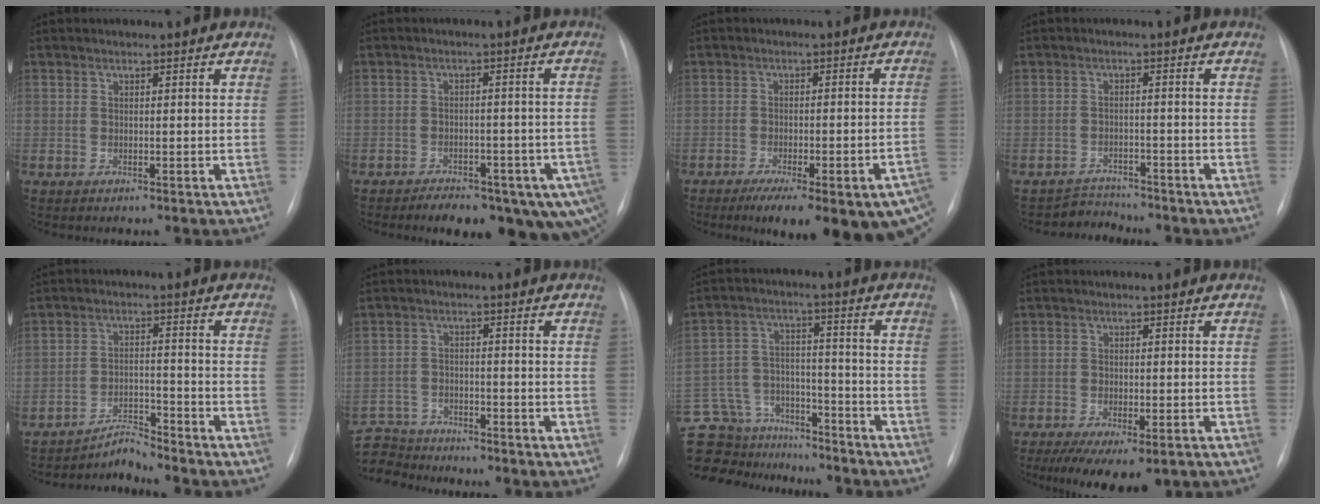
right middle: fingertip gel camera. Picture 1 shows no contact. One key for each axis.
{"total": 15.6, "fx": -10.3, "fy": 6.5, "fz": 9.9, "tx": -0.098, "ty": 0.014, "tz": -0.126}
{"total": 19.0, "fx": -12.5, "fy": 4.3, "fz": 13.7, "tx": -0.135, "ty": 0.000, "tz": -0.157}
{"total": 3.4, "fx": -3.1, "fy": 0.4, "fz": -1.4, "tx": 0.026, "ty": -0.006, "tz": -0.048}
{"total": 4.1, "fx": -4.0, "fy": -0.6, "fz": -0.6, "tx": 0.015, "ty": -0.007, "tz": -0.064}
{"total": 9.2, "fx": -8.7, "fy": 2.8, "fz": 0.9, "tx": -0.026, "ty": 0.006, "tz": -0.152}
{"total": 21.5, "fx": -18.4, "fy": 9.0, "fz": 6.8, "tx": -0.189, "ty": 0.020, "tz": -0.281}
{"total": 8.9, "fx": -5.8, "fy": 3.6, "fz": 5.8, "tx": -0.087, "ty": -0.013, "tz": -0.085}